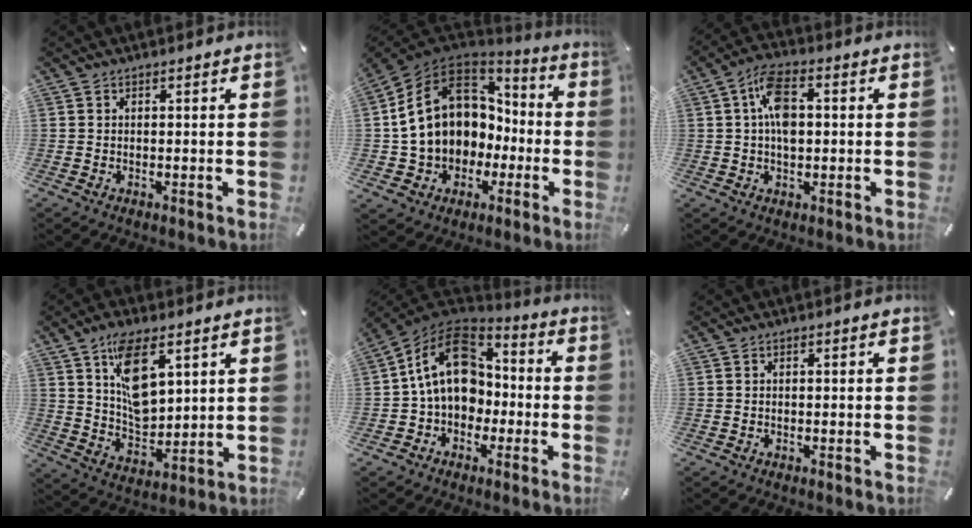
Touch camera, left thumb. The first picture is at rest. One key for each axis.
{"total": 16.9, "fx": 1.5, "fy": 14.4, "fz": 8.8, "tx": -0.183, "ty": 0.003, "tz": 0.034}
{"total": 8.3, "fx": 0.7, "fy": 4.7, "fz": 6.8, "tx": -0.125, "ty": 0.006, "tz": 0.009}
{"total": 11.9, "fx": 5.8, "fy": 6.4, "fz": 8.2, "tx": -0.149, "ty": -0.017, "tz": 0.105}
{"total": 16.0, "fx": 0.6, "fy": 12.4, "fz": 10.1, "tx": -0.181, "ty": 0.009, "tz": 0.011}
{"total": 0.0}